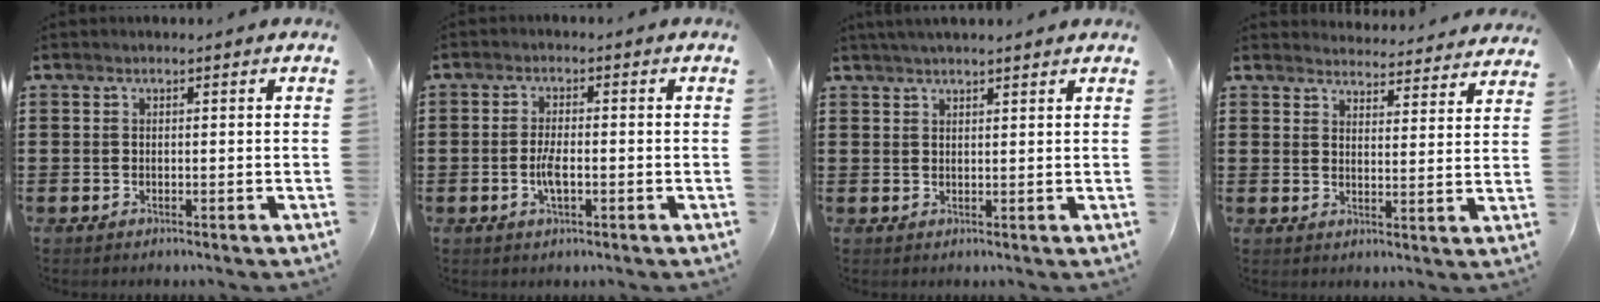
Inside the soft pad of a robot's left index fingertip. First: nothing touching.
{"total": 3.8, "force": [-0.8, 1.2, 3.5], "torque": [-0.068, 0.000, -0.016]}
{"total": 2.1, "force": [1.9, 0.1, 0.9], "torque": [-0.021, 0.004, 0.035]}
{"total": 4.1, "force": [4.1, 0.1, 0.1], "torque": [-0.011, -0.029, 0.071]}